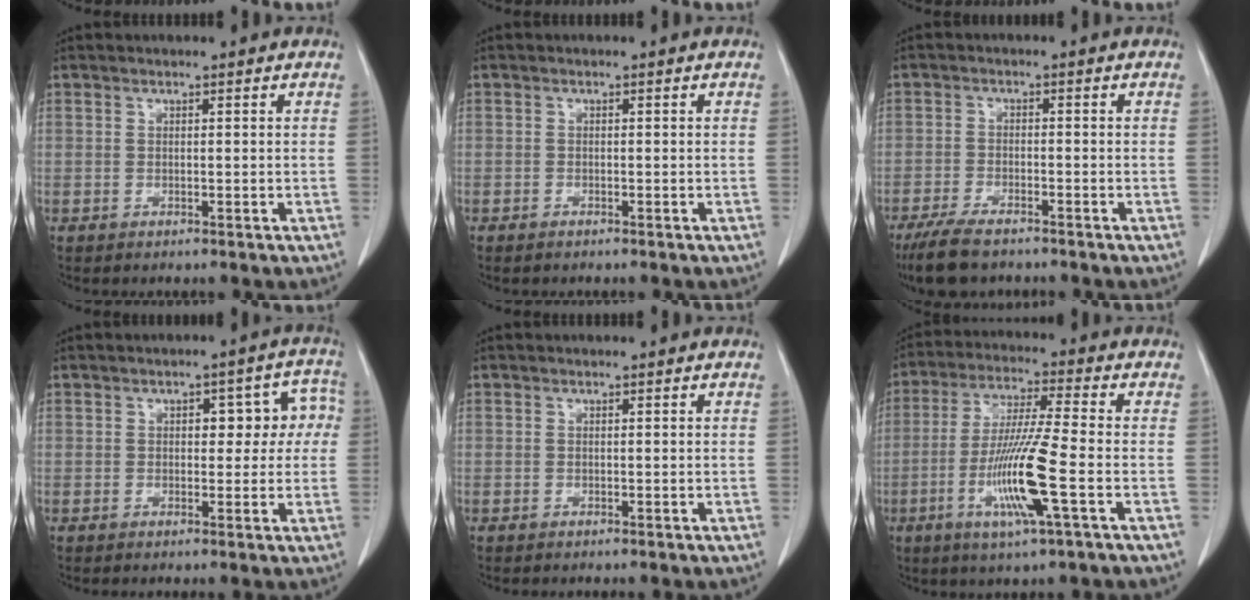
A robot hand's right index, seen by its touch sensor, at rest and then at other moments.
{"total": 0.7, "force": [-0.6, 0.3, 0.2], "torque": [-0.010, -0.001, -0.010]}
{"total": 7.2, "force": [-5.8, 1.9, 3.8], "torque": [-0.071, -0.016, -0.101]}
{"total": 6.6, "force": [0.9, 3.5, 5.5], "torque": [-0.051, 0.038, 0.010]}
{"total": 0.0}
{"total": 12.3, "force": [-3.7, -0.3, 11.7], "torque": [-0.234, -0.016, -0.075]}